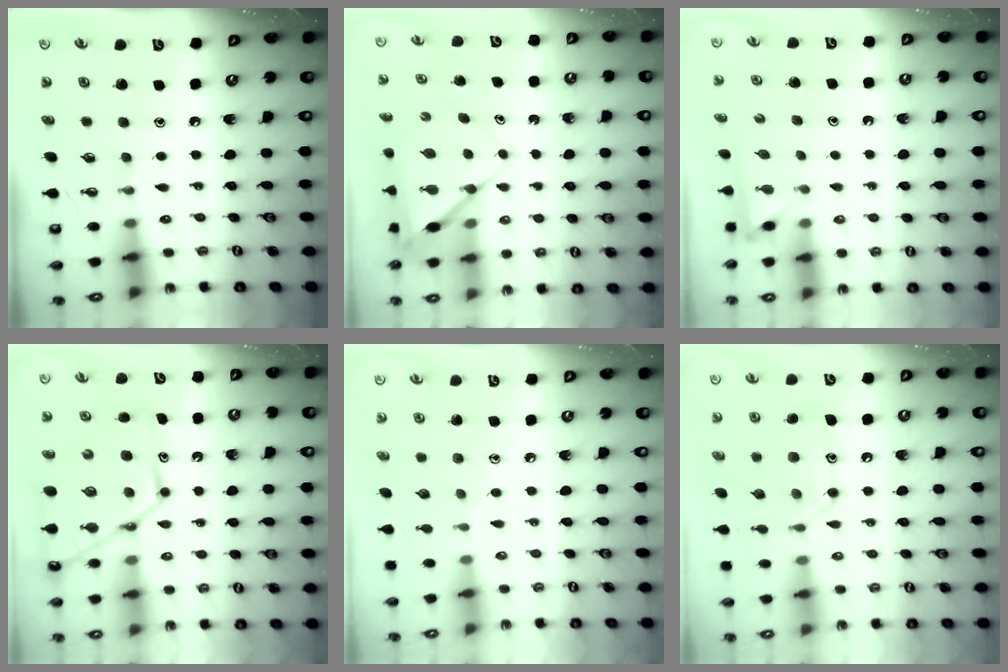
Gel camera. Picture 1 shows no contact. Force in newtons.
{"total": 7.8, "press": 7.8, "slide": 0.7}
{"total": 2.5, "press": 2.4, "slide": 0.3}
{"total": 15.3, "press": 15.2, "slide": 1.4}
{"total": 3.8, "press": 3.8, "slide": 0.4}
{"total": 13.7, "press": 13.7, "slide": 1.1}